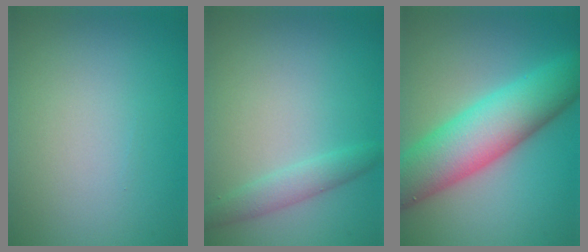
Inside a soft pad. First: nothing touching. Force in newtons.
{"total": 2.0, "press": 2.0, "slide": 0.3}
{"total": 9.6, "press": 9.6, "slide": 0.3}